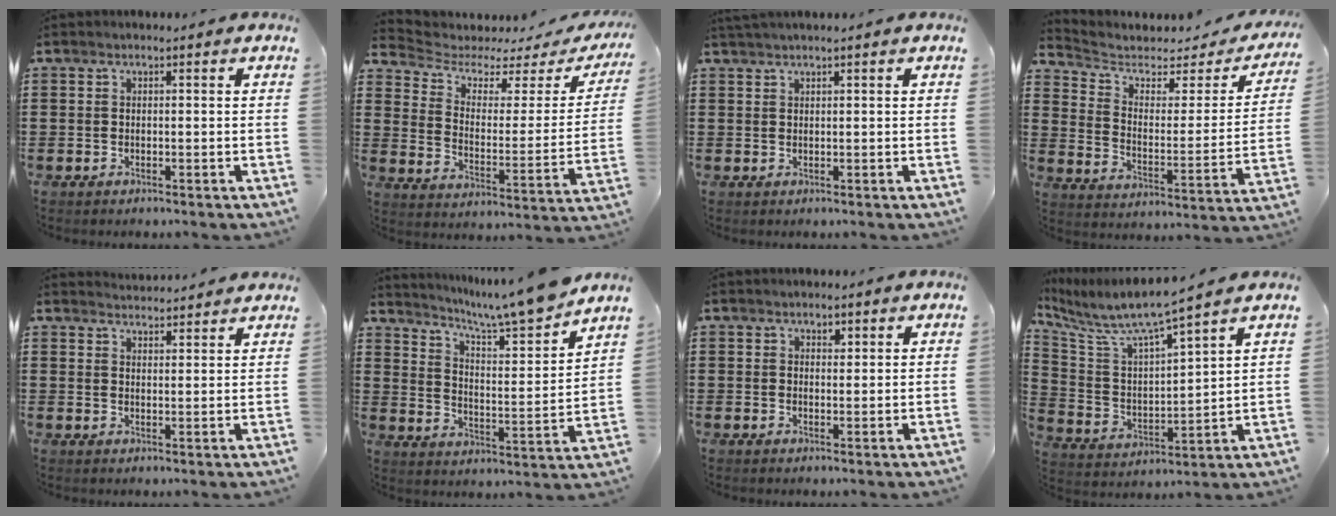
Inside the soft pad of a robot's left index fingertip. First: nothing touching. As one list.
[{"total": 3.5, "force": [2.6, 1.6, 1.6], "torque": [-0.055, -0.020, 0.038]}, {"total": 1.1, "force": [0.9, -0.2, 0.5], "torque": [-0.011, 0.000, 0.017]}, {"total": 3.9, "force": [2.8, 2.1, 1.6], "torque": [-0.054, -0.017, 0.044]}, {"total": 2.6, "force": [2.6, -0.1, -0.2], "torque": [-0.003, -0.011, 0.049]}, {"total": 9.0, "force": [8.2, -1.0, 3.5], "torque": [-0.086, -0.066, 0.132]}, {"total": 1.3, "force": [0.9, 0.8, 0.6], "torque": [-0.006, 0.001, 0.015]}, {"total": 6.2, "force": [5.5, 0.1, 2.9], "torque": [-0.086, -0.044, 0.086]}]